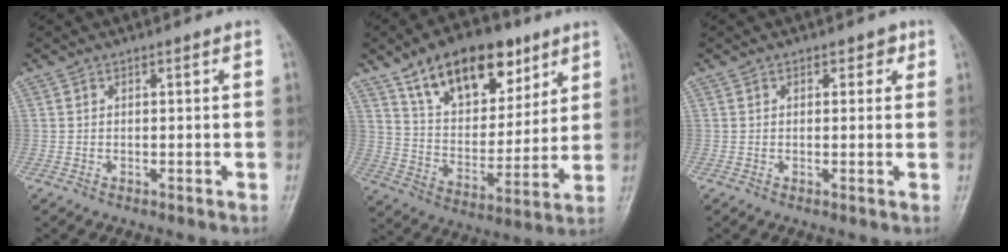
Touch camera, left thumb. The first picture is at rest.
{"total": 20.2, "force": [11.6, 11.3, 12.1], "torque": [-0.142, -0.038, 0.198]}
{"total": 2.4, "force": [1.0, 1.7, 1.2], "torque": [0.010, 0.000, 0.007]}